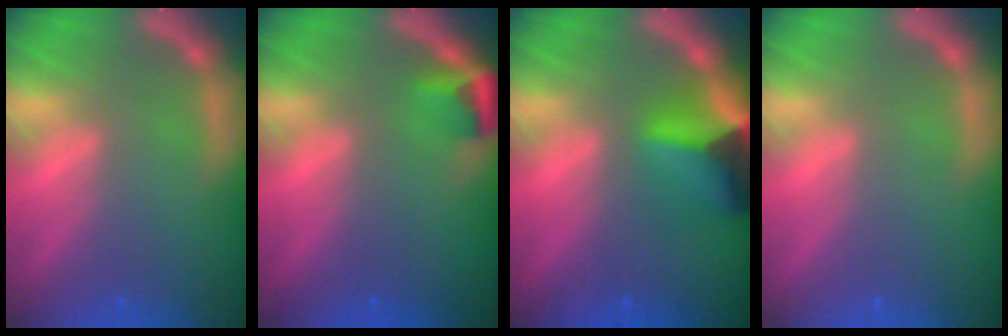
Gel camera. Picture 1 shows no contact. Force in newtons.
{"total": 2.4}
{"total": 7.4}
{"total": 0.0}